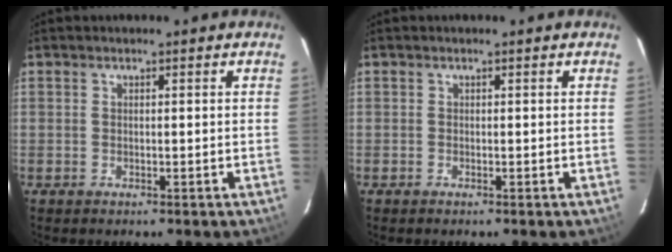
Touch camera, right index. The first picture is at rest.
{"total": 0.0}